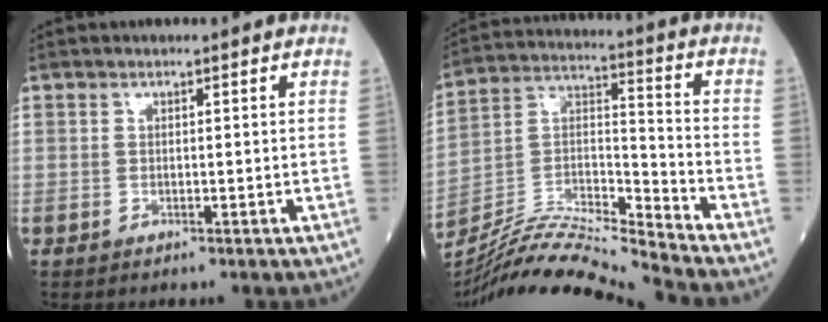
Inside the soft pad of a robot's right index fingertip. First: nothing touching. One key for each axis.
{"total": 17.1, "fx": -16.2, "fy": -1.9, "fz": 5.0, "tx": -0.089, "ty": 0.022, "tz": -0.297}